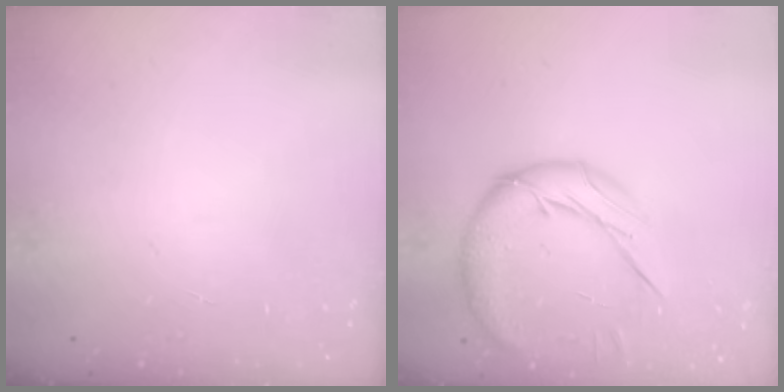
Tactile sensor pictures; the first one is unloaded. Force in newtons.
{"total": 14.2, "press": 14.2, "slide": 0.8}